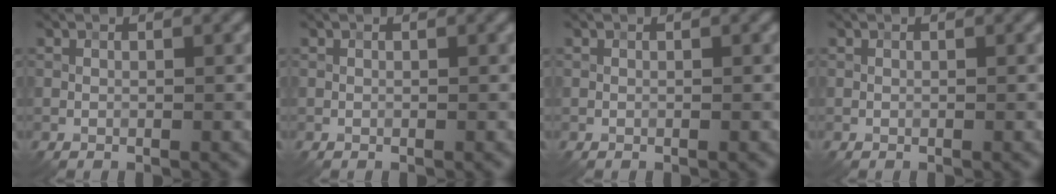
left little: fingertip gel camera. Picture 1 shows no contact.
{"total": 0.0}
{"total": 0.0}
{"total": 0.0}